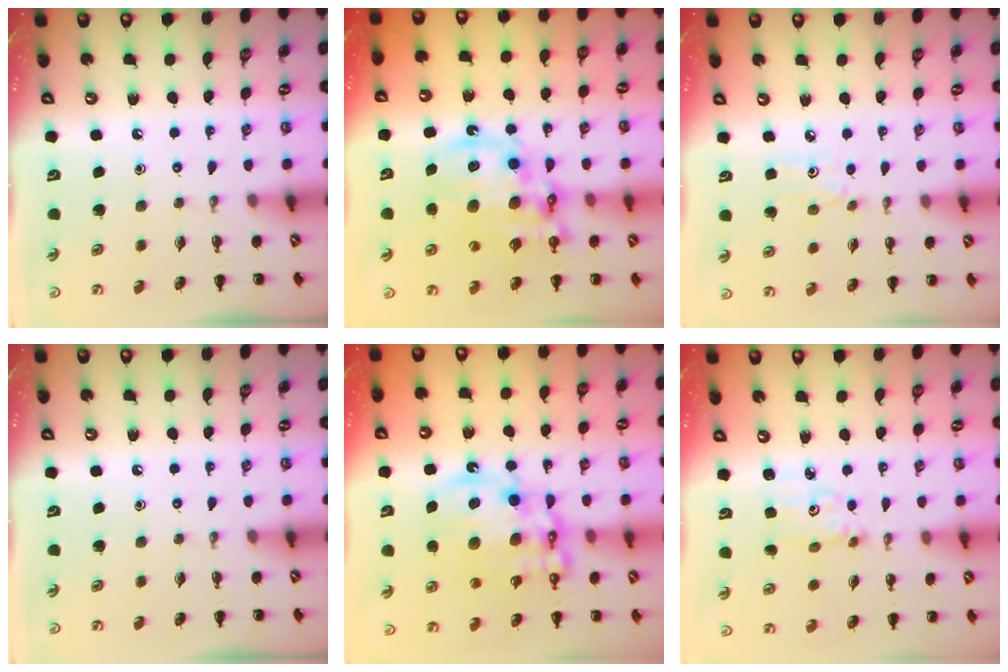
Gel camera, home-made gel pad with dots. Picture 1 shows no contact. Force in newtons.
{"total": 15.1, "press": 14.6, "slide": 3.7}
{"total": 3.0, "press": 2.8, "slide": 1.1}
{"total": 0.0}
{"total": 15.8, "press": 15.4, "slide": 3.6}
{"total": 2.7, "press": 2.7, "slide": 0.3}